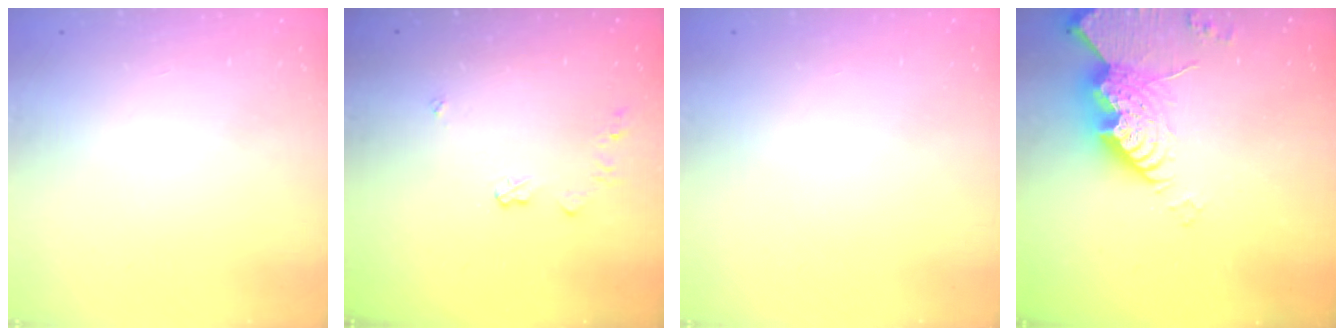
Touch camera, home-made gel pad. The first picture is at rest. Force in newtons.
{"total": 4.9, "press": 4.9, "slide": 0.2}
{"total": 0.0}
{"total": 17.7, "press": 17.6, "slide": 1.5}